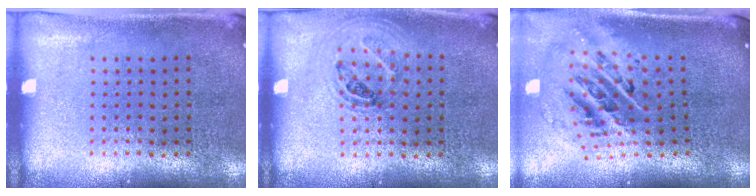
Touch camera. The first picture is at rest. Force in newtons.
{"total": 1.1, "press": 1.0, "slide": 0.4}
{"total": 2.6, "press": 1.8, "slide": 2.0}